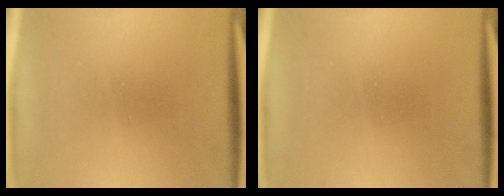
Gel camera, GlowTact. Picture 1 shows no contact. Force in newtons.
{"total": 0.0}